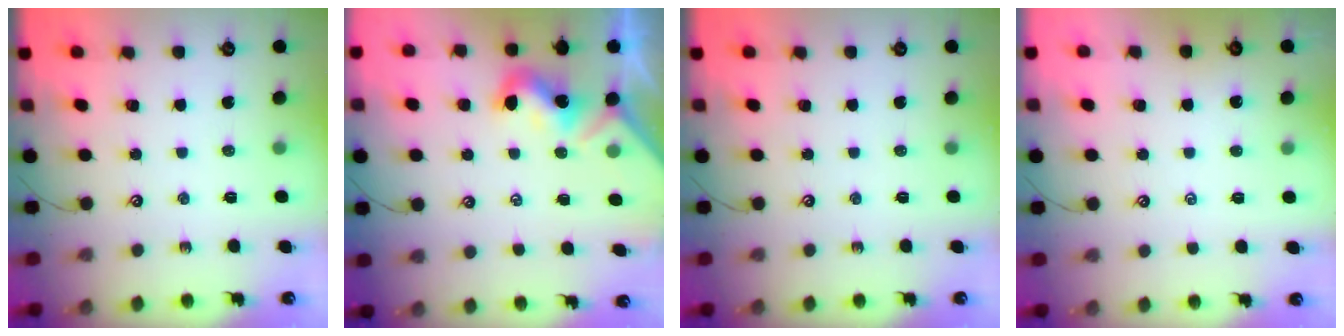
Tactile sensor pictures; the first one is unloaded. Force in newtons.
{"total": 1.7, "press": 1.7, "slide": 0.2}
{"total": 0.0}
{"total": 3.1, "press": 3.1, "slide": 0.1}